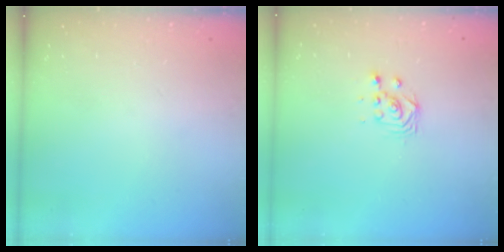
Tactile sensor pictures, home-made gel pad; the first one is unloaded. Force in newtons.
{"total": 2.9, "press": 2.9, "slide": 0.4}